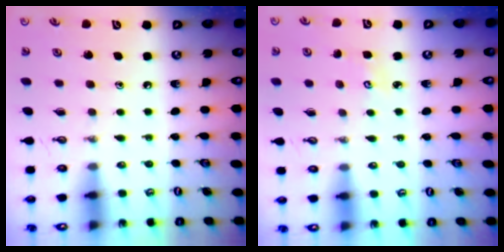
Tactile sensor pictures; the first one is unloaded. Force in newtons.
{"total": 2.7, "press": 2.7, "slide": 0.3}